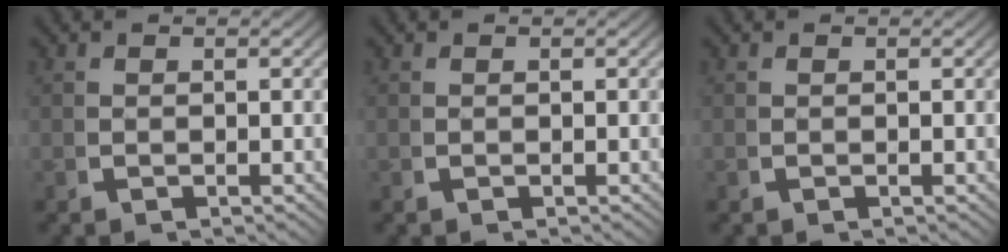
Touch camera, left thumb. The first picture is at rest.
{"total": 0.0}
{"total": 0.0}